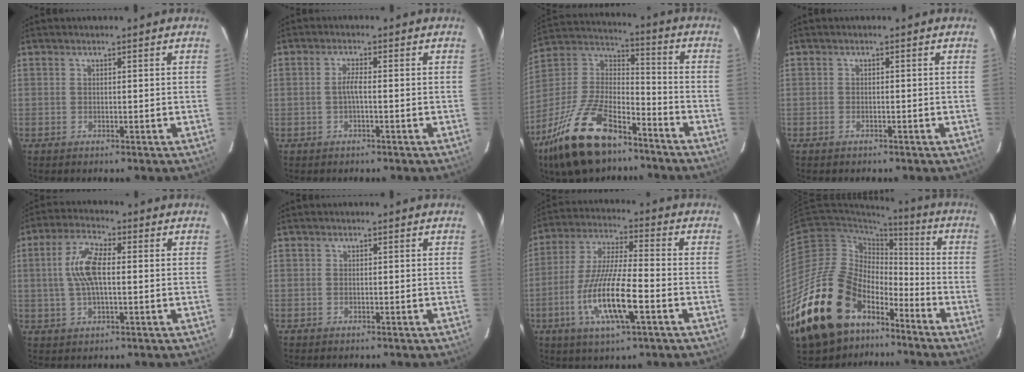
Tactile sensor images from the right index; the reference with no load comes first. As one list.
[{"total": 1.8, "force": [-0.6, 0.0, 1.7], "torque": [-0.034, 0.004, -0.013]}, {"total": 22.2, "force": [-14.4, 9.7, 13.8], "torque": [-0.288, -0.005, -0.255]}, {"total": 0.9, "force": [-0.8, 0.4, 0.1], "torque": [-0.003, 0.001, -0.015]}, {"total": 8.3, "force": [0.5, 3.2, 7.6], "torque": [-0.153, 0.013, 0.011]}, {"total": 0.0}, {"total": 14.5, "force": [-5.3, 2.7, 13.3], "torque": [-0.274, -0.014, -0.099]}, {"total": 27.5, "force": [-16.3, 16.4, 14.9], "torque": [-0.305, 0.006, -0.261]}]